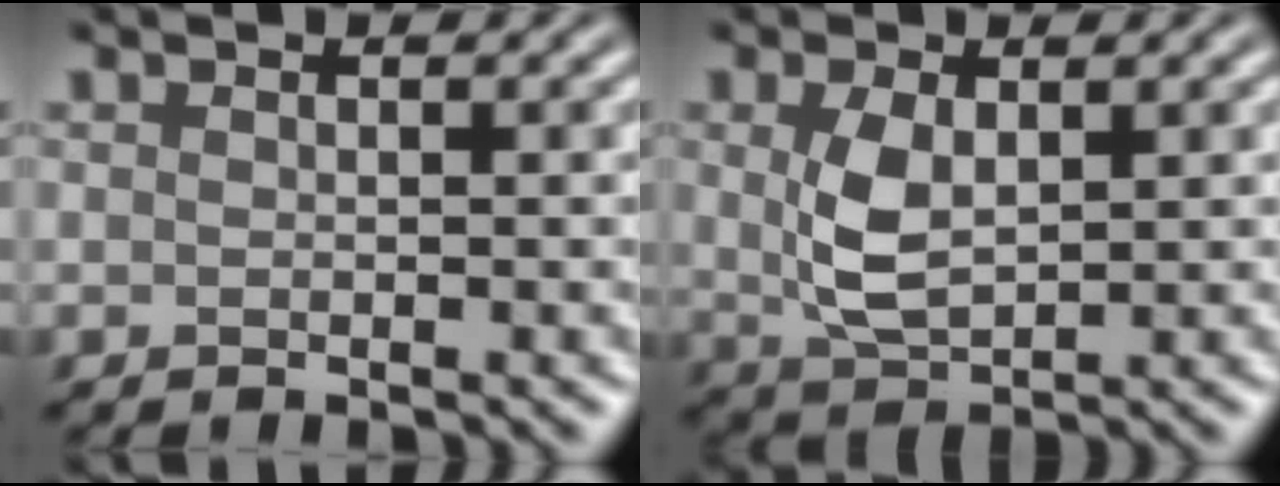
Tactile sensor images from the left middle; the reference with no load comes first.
{"total": 4.0, "force": [0.7, 2.2, 3.2], "torque": [-0.077, -0.003, 0.019]}